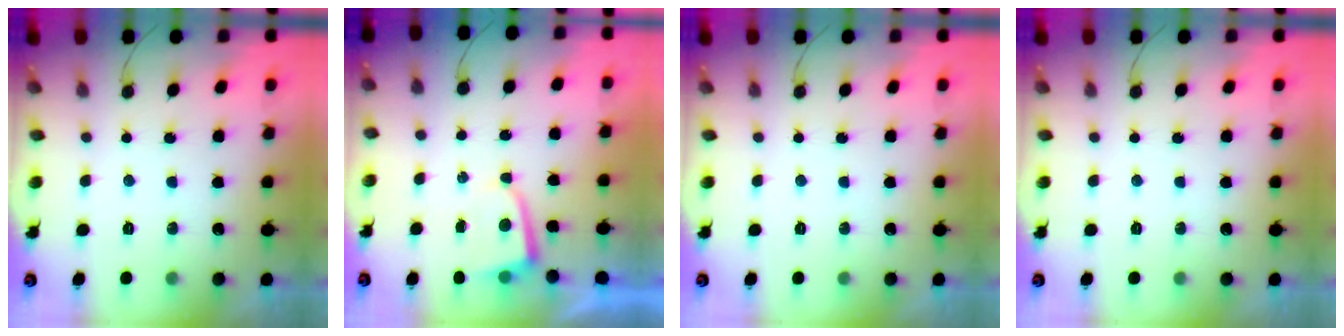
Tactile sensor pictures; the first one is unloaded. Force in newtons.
{"total": 1.6, "press": 1.6, "slide": 0.3}
{"total": 0.0}
{"total": 0.0}